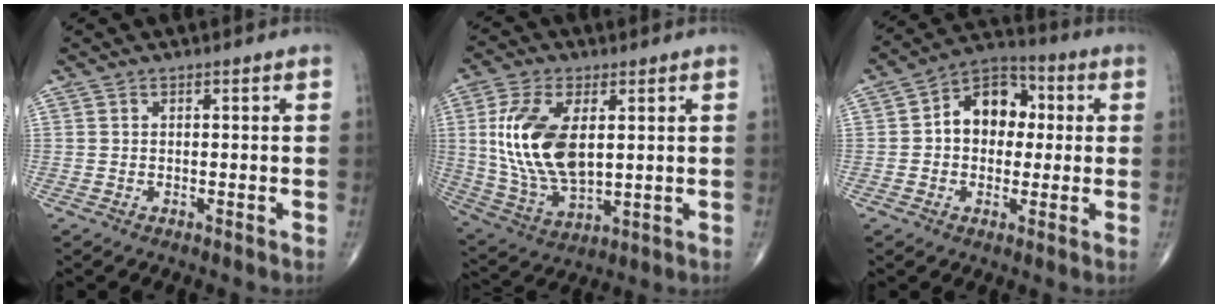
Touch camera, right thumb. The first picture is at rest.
{"total": 16.1, "force": [2.8, 8.4, 13.4], "torque": [-0.270, -0.014, 0.065]}
{"total": 11.6, "force": [1.3, 8.6, 7.7], "torque": [-0.082, 0.024, 0.009]}